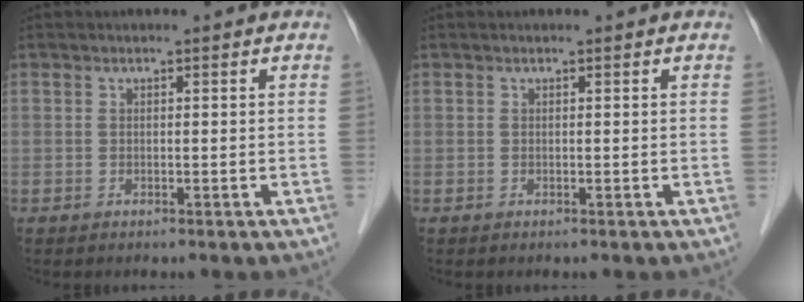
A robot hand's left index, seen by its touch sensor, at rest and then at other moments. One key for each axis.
{"total": 0.0}